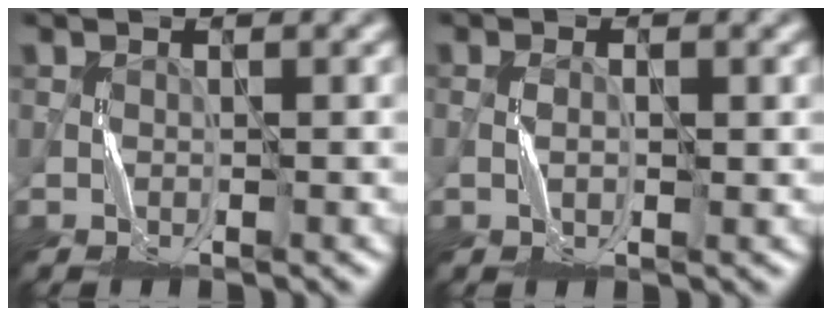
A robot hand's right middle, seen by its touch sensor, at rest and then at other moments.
{"total": 0.9, "force": [-0.2, 0.3, 0.8], "torque": [-0.016, 0.003, -0.005]}